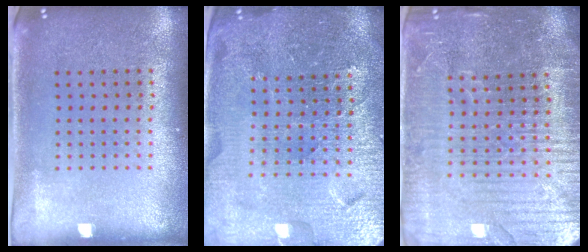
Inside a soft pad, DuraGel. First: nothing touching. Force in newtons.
{"total": 4.9, "press": 4.6, "slide": 1.7}
{"total": 5.0, "press": 4.7, "slide": 1.9}